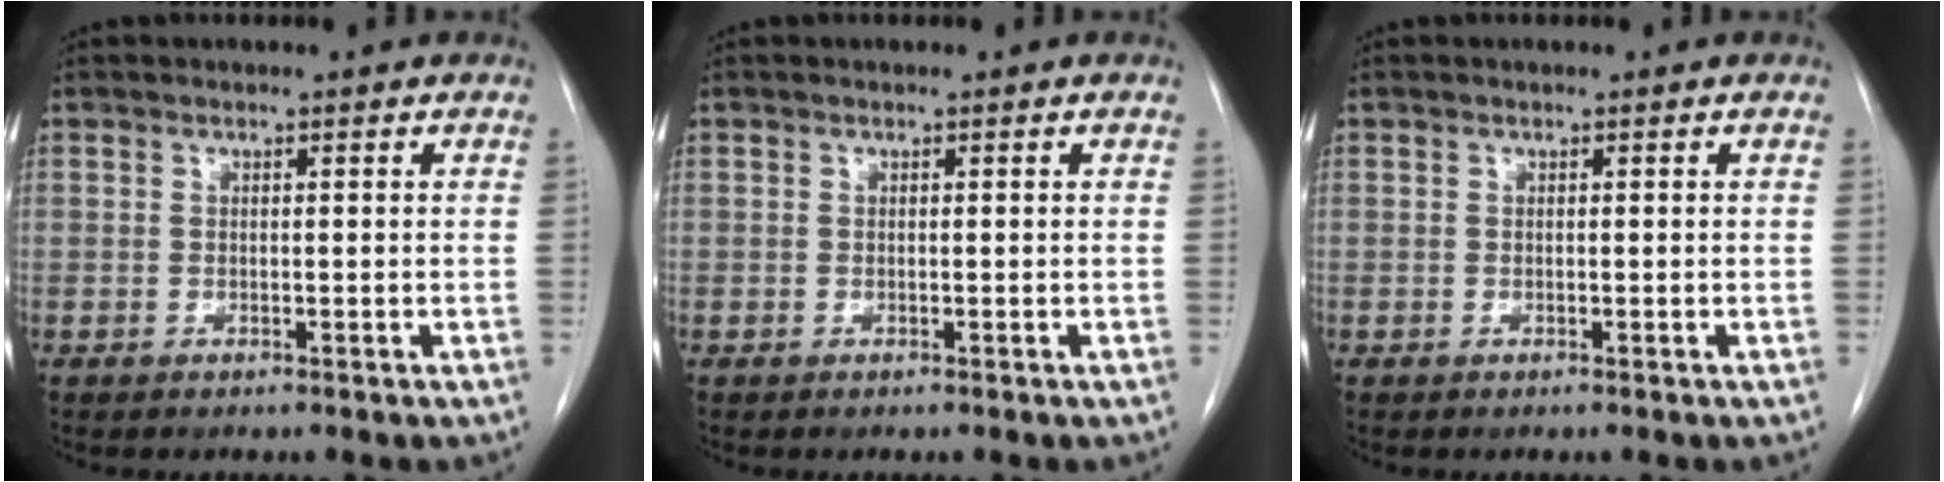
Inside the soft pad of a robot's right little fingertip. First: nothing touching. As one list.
[{"total": 0.0}, {"total": 0.0}]